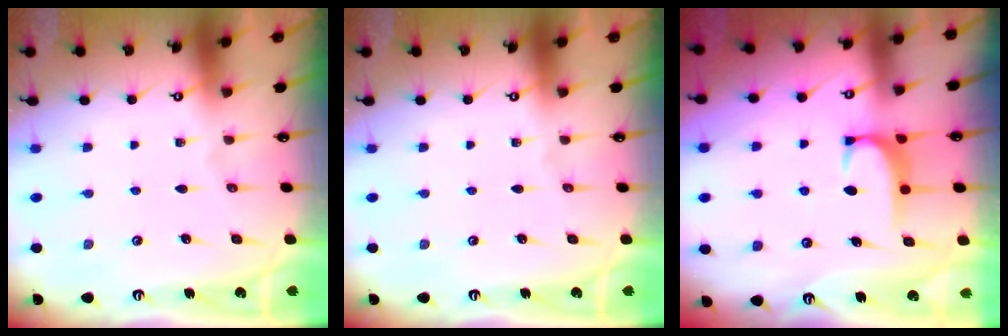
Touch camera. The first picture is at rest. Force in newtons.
{"total": 0.0}
{"total": 1.6, "press": 1.5, "slide": 0.5}